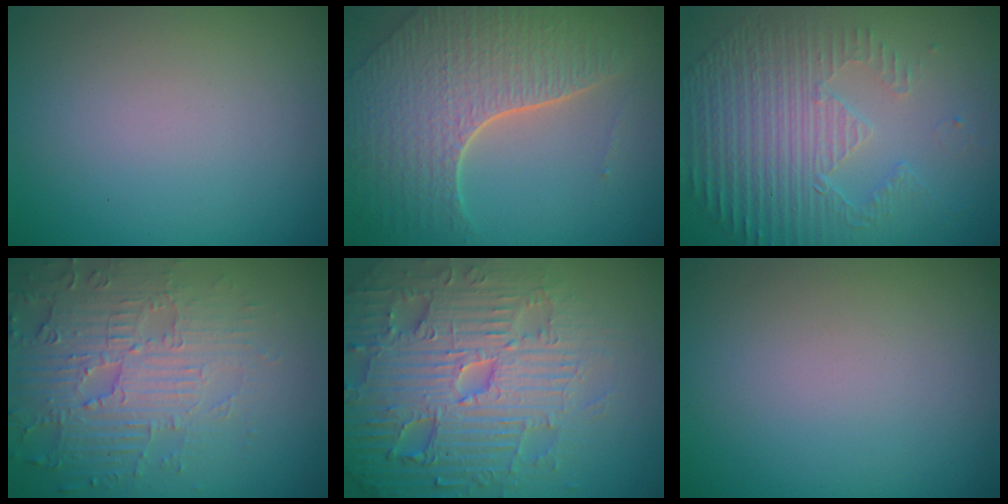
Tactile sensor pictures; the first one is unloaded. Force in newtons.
{"total": 6.8, "press": 4.9, "slide": 4.7}
{"total": 5.0, "press": 3.5, "slide": 3.5}
{"total": 4.5, "press": 4.4, "slide": 0.6}
{"total": 7.8, "press": 7.5, "slide": 1.8}
{"total": 0.0}